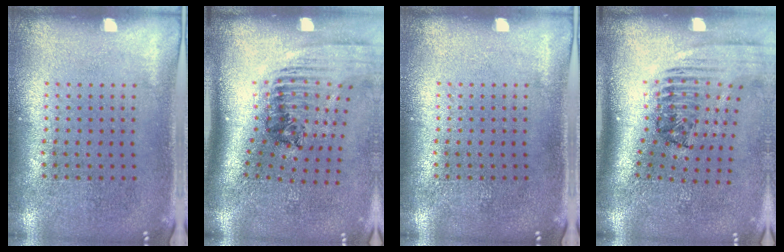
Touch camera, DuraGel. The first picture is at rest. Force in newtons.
{"total": 2.4, "press": 1.6, "slide": 1.8}
{"total": 0.0}
{"total": 2.5, "press": 1.7, "slide": 1.8}